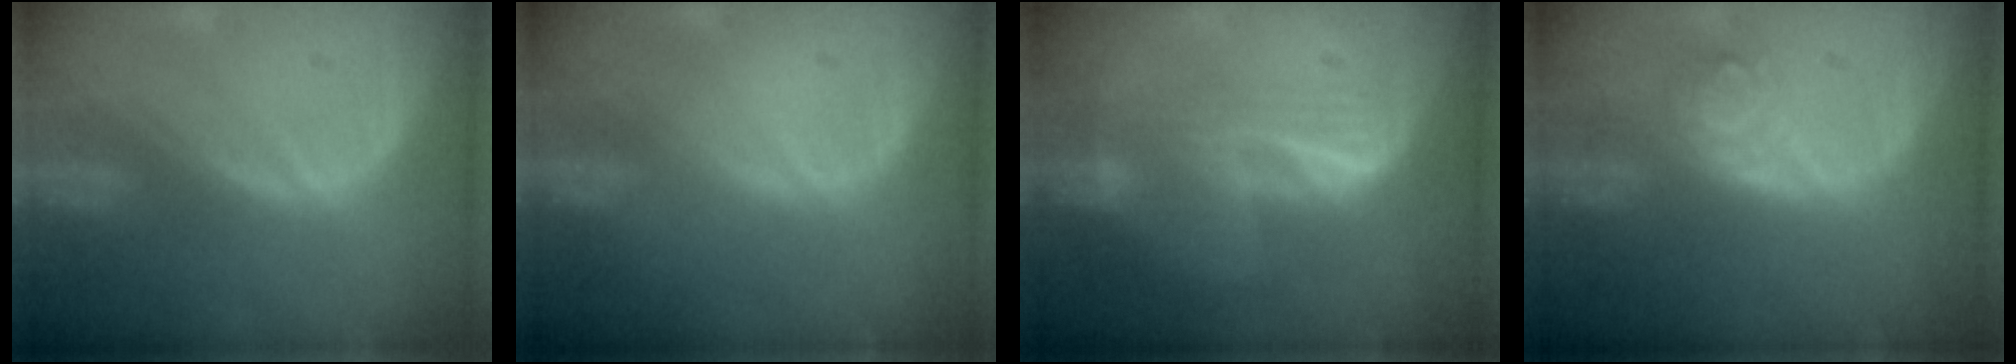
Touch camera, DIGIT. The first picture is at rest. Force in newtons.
{"total": 0.0}
{"total": 5.8, "press": 5.5, "slide": 2.0}
{"total": 3.9, "press": 3.7, "slide": 1.1}